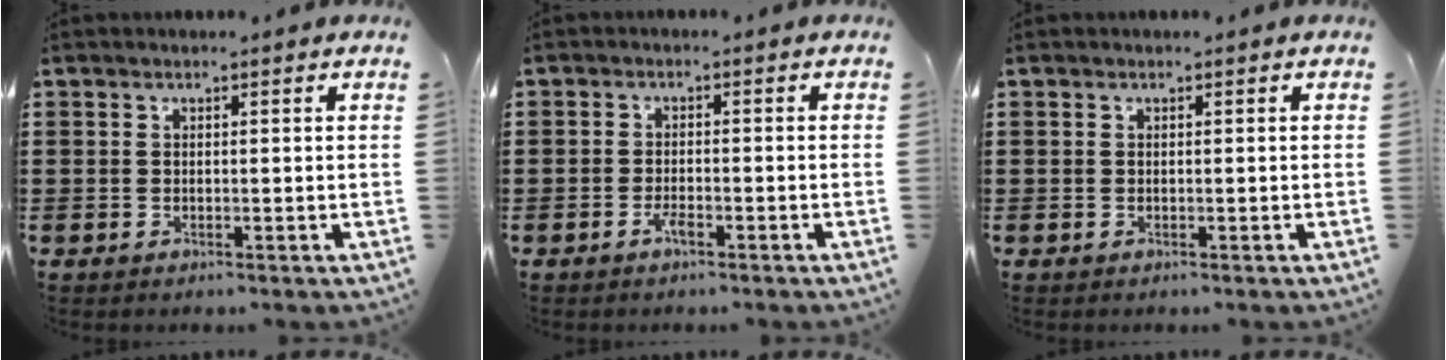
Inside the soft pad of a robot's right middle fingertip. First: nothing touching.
{"total": 1.9, "force": [-1.3, 0.6, 1.3], "torque": [-0.032, -0.003, -0.027]}
{"total": 0.0}